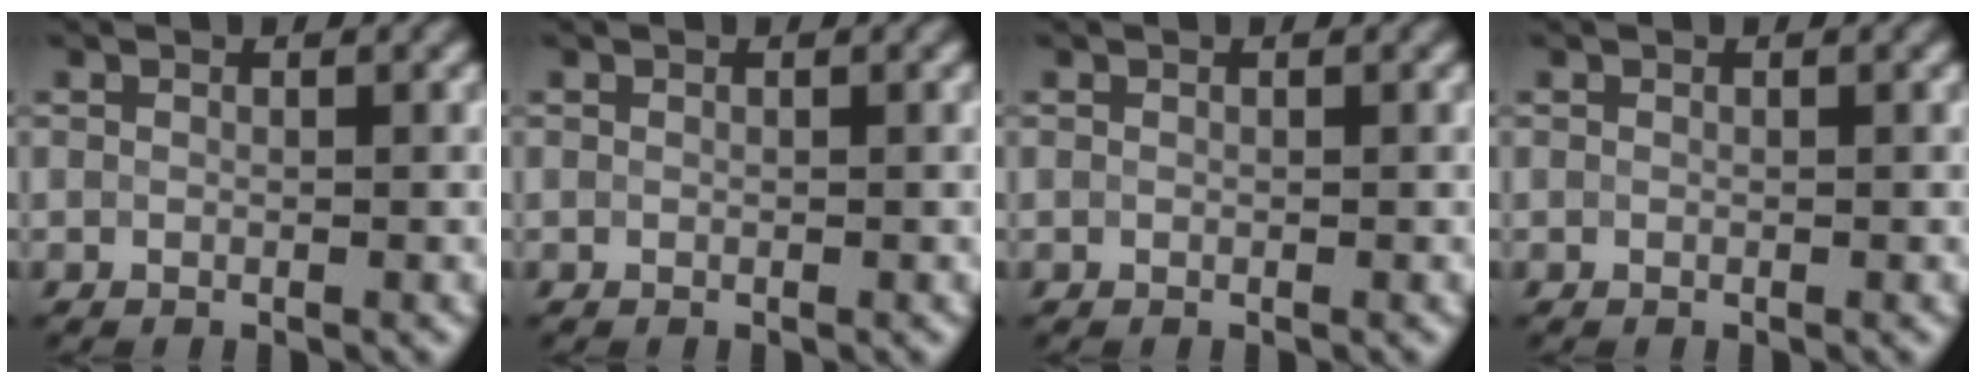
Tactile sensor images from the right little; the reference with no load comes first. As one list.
[{"total": 0.0}, {"total": 0.0}, {"total": 0.0}]